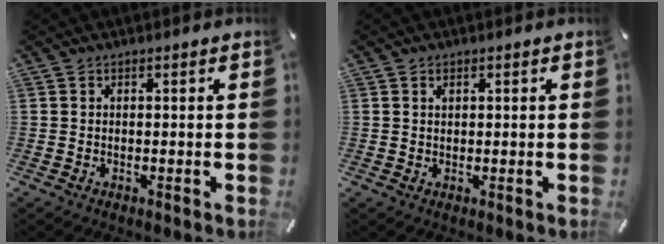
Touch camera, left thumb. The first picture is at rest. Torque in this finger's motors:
{"motor_torque": [0.06, -0.41, -0.01, 0.06, -0.02]}